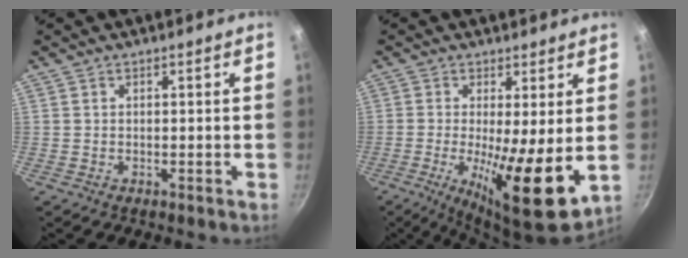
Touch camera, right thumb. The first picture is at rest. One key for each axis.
{"total": 13.2, "fx": -0.8, "fy": 3.0, "fz": 12.8, "tx": -0.207, "ty": -0.023, "tz": -0.009}